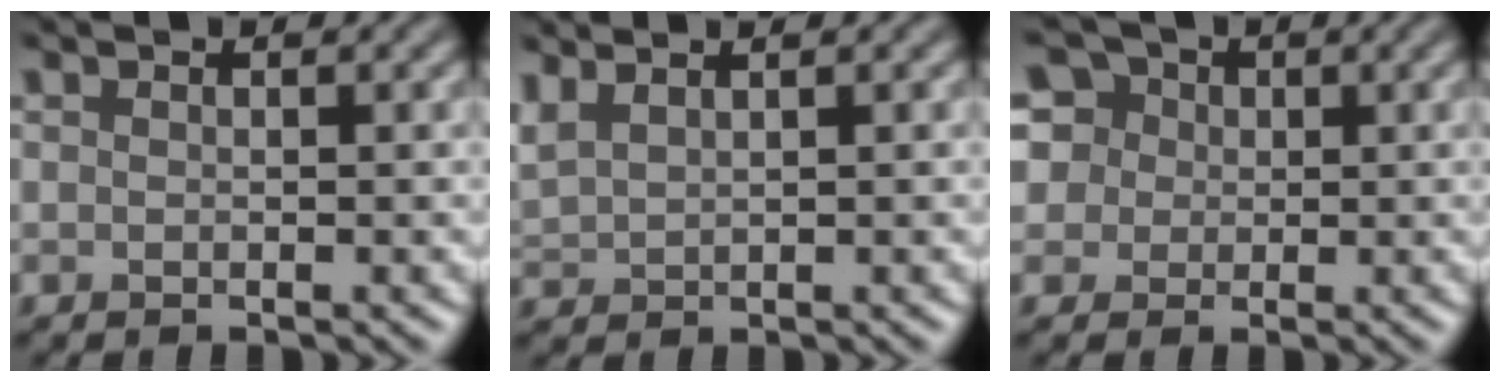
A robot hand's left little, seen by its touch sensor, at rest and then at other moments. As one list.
[{"total": 2.1, "force": [1.4, 0.8, 1.4], "torque": [-0.043, 0.010, 0.034]}, {"total": 10.7, "force": [5.5, 7.8, 4.8], "torque": [-0.121, 0.040, 0.068]}]